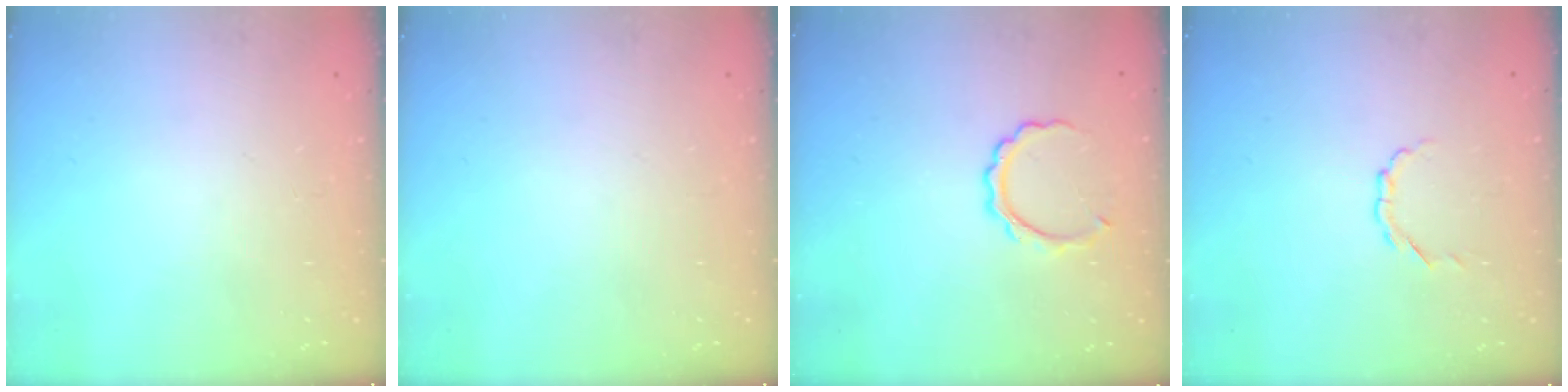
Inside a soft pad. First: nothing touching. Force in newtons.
{"total": 0.0}
{"total": 5.1, "press": 5.0, "slide": 0.1}
{"total": 2.8, "press": 2.7, "slide": 0.8}